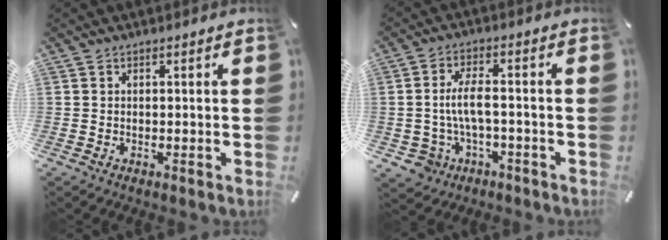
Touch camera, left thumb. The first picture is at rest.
{"total": 7.5, "force": [-1.0, 5.0, 5.5], "torque": [-0.128, 0.009, -0.022]}